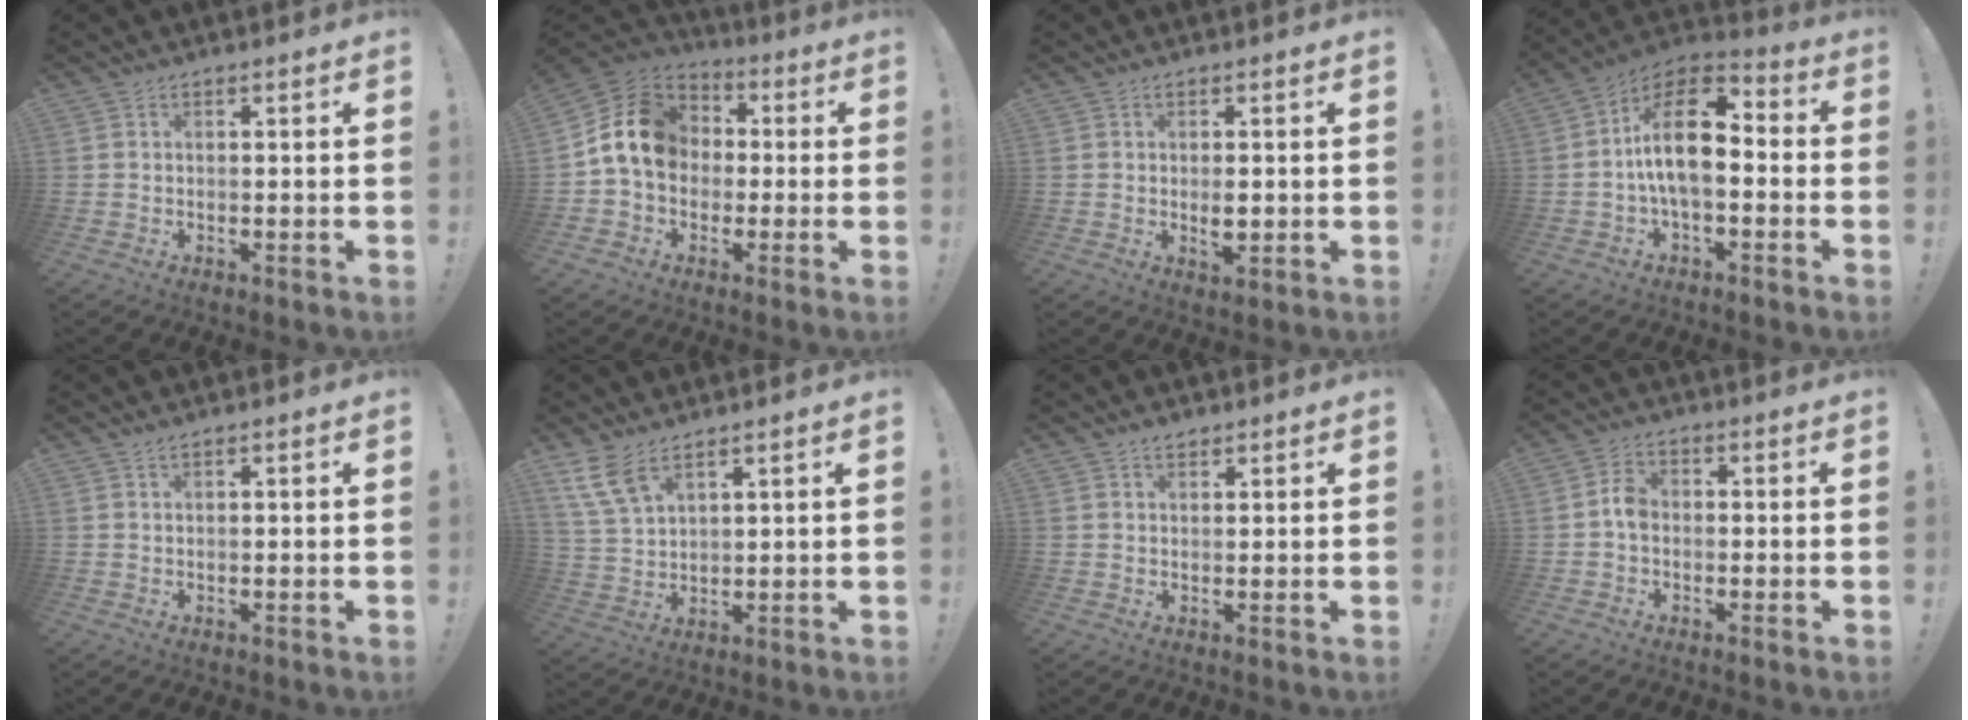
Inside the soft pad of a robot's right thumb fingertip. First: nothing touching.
{"total": 14.4, "force": [1.0, 11.6, 8.5], "torque": [-0.140, 0.018, 0.029]}
{"total": 3.5, "force": [0.0, 1.8, 3.0], "torque": [-0.040, -0.006, -0.005]}
{"total": 15.3, "force": [-0.2, 7.5, 13.3], "torque": [-0.247, 0.017, -0.002]}
{"total": 0.8, "force": [0.6, -0.1, 0.5], "torque": [-0.017, 0.005, 0.012]}
{"total": 8.0, "force": [5.8, 3.1, 4.6], "torque": [-0.094, -0.022, 0.113]}
{"total": 2.0, "force": [1.6, 1.0, 0.6], "torque": [-0.003, -0.009, 0.028]}
{"total": 4.3, "force": [-1.0, 2.7, 3.2], "torque": [-0.049, 0.013, -0.016]}